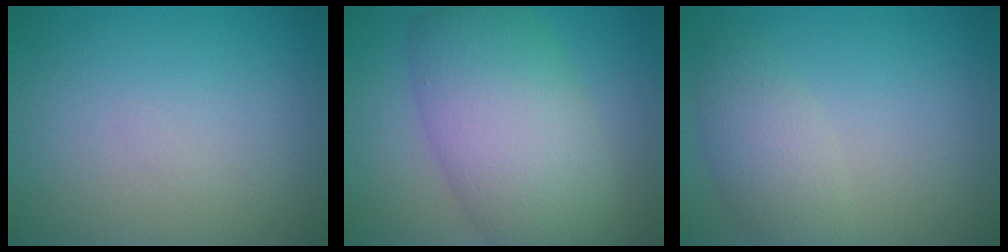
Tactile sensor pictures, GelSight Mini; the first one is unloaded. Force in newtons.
{"total": 9.1, "press": 9.1, "slide": 0.5}
{"total": 3.1, "press": 3.1, "slide": 0.1}